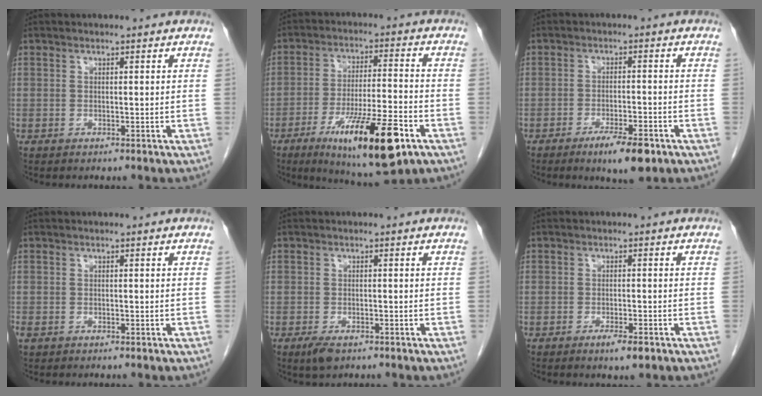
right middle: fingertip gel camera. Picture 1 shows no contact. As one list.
[{"total": 16.6, "force": [-8.3, 2.5, 14.1], "torque": [-0.228, -0.022, -0.126]}, {"total": 6.5, "force": [-4.0, 1.3, 4.9], "torque": [-0.082, -0.008, -0.058]}, {"total": 0.6, "force": [-0.3, 0.4, 0.3], "torque": [-0.009, 0.000, -0.005]}, {"total": 2.6, "force": [-1.6, 1.1, 1.8], "torque": [-0.039, -0.004, -0.023]}, {"total": 2.7, "force": [-1.6, 0.5, 2.1], "torque": [-0.032, -0.001, -0.023]}]